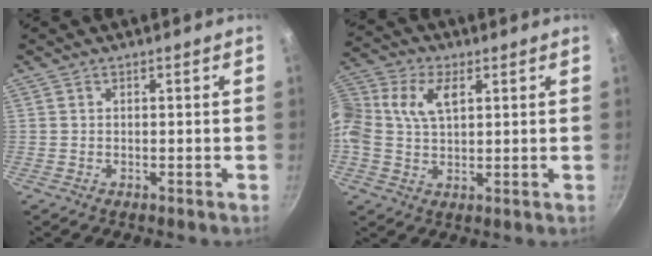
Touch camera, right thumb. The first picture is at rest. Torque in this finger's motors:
{"motor_torque": [0.17, 0.22, 0.03, -0.01, 0.14]}